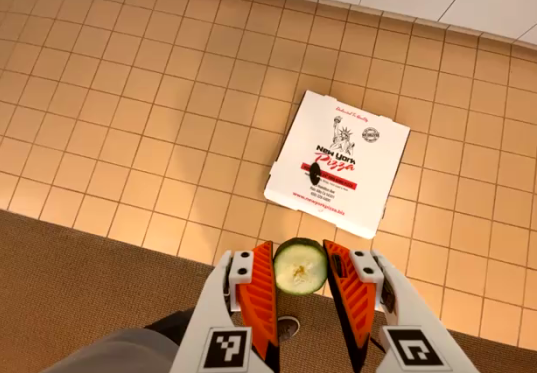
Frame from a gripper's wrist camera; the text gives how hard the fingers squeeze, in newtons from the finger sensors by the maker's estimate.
{"total": 8.2, "left": 8.3, "right": 8.1}